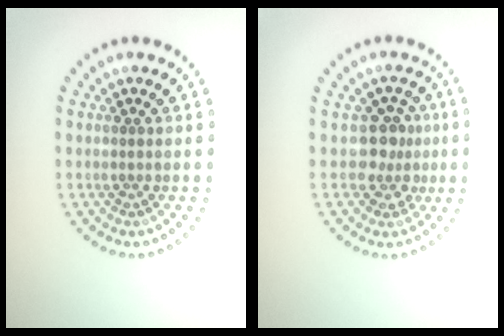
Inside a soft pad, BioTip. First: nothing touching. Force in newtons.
{"total": 2.7, "press": 2.1, "slide": 1.7}